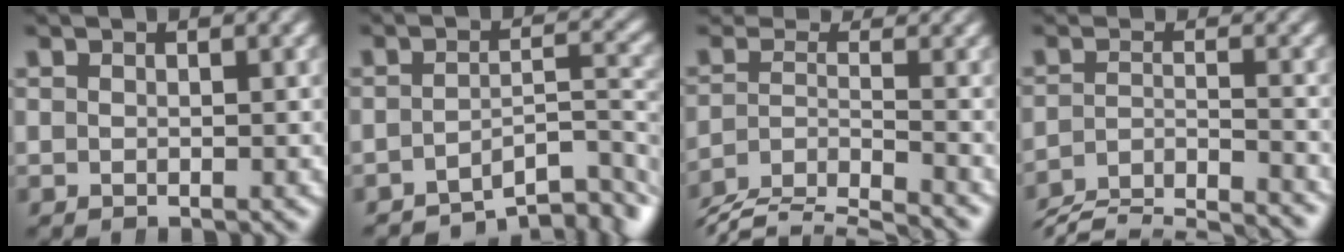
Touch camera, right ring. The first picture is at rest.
{"total": 8.4, "force": [-6.4, 3.2, 4.4], "torque": [-0.035, -0.017, -0.095]}
{"total": 6.7, "force": [-3.8, 4.2, 3.6], "torque": [-0.059, -0.023, -0.070]}
{"total": 8.7, "force": [-7.4, 3.4, 3.0], "torque": [-0.046, -0.035, -0.116]}